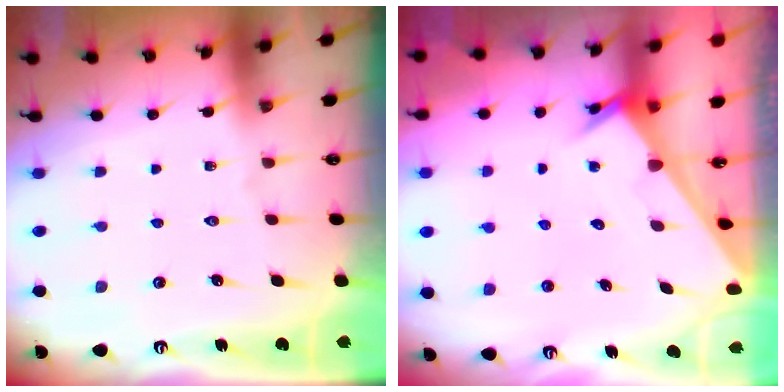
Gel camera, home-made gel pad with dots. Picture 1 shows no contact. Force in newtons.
{"total": 2.6, "press": 2.6, "slide": 0.1}